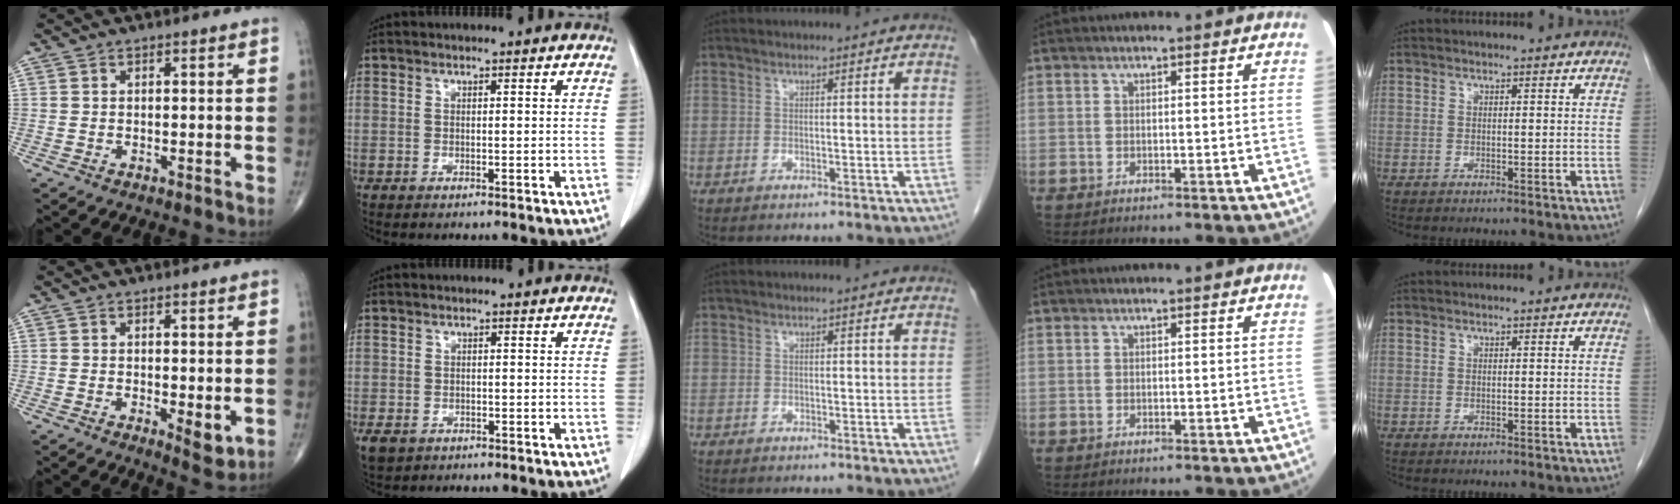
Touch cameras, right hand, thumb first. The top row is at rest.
{"thumb": {"total": 3.7, "force": [-0.5, 1.3, 3.4], "torque": [-0.044, -0.012, -0.006]}, "index": {"total": 3.0, "force": [-1.6, 2.3, 1.1], "torque": [-0.022, -0.002, -0.022]}}